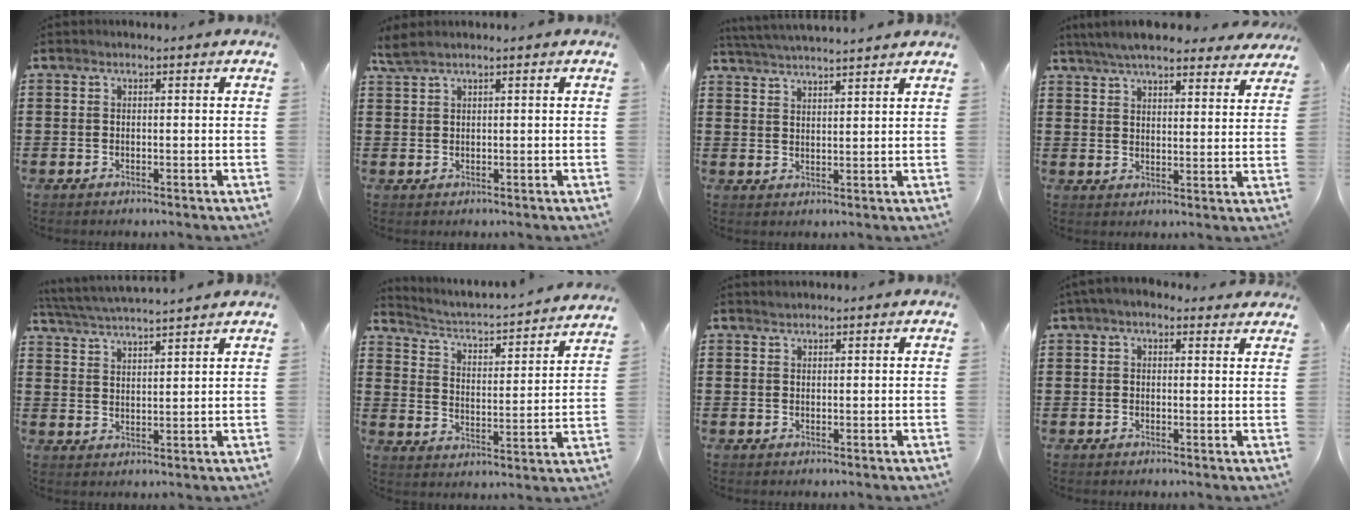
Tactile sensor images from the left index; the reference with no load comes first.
{"total": 1.8, "force": [1.3, 0.2, 1.3], "torque": [-0.027, 0.001, 0.024]}
{"total": 3.6, "force": [3.5, -0.6, 0.4], "torque": [-0.021, -0.017, 0.062]}
{"total": 6.6, "force": [6.2, 0.7, 2.3], "torque": [-0.066, -0.016, 0.113]}
{"total": 4.2, "force": [4.1, -0.6, 0.9], "torque": [-0.032, -0.023, 0.072]}
{"total": 2.1, "force": [2.1, -0.1, 0.6], "torque": [-0.031, -0.033, 0.020]}
{"total": 0.8, "force": [0.8, 0.3, 0.0], "torque": [-0.002, 0.000, 0.016]}
{"total": 2.6, "force": [1.9, 1.2, 1.4], "torque": [-0.033, 0.006, 0.035]}